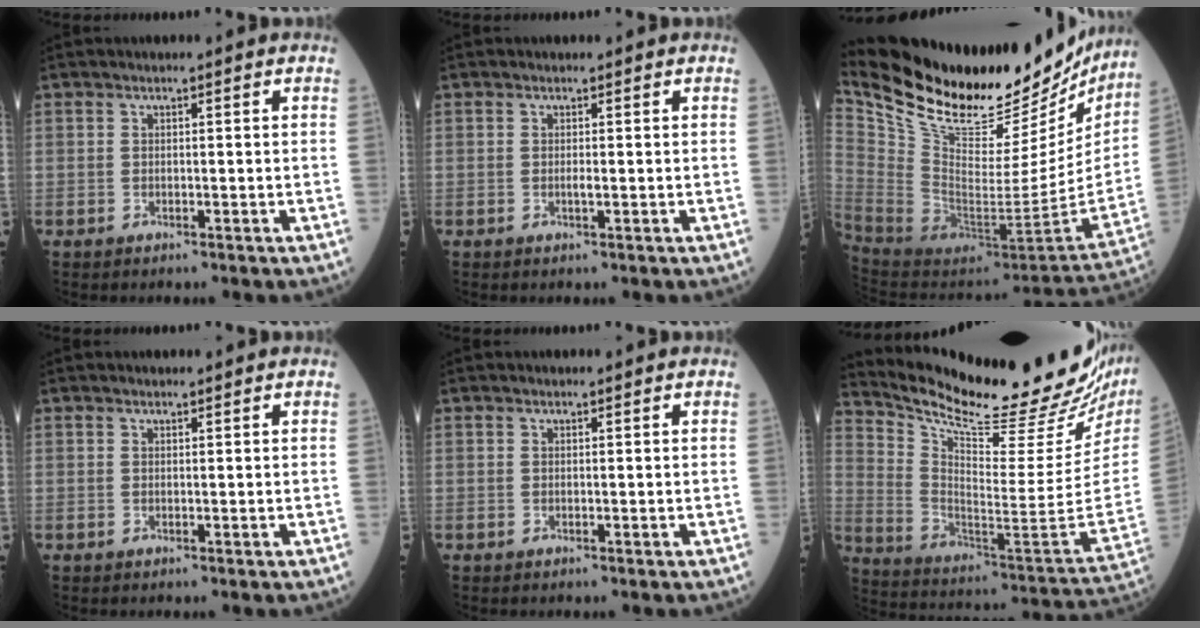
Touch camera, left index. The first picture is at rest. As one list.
[{"total": 0.6, "force": [0.0, 0.1, 0.6], "torque": [-0.014, -0.001, -0.001]}, {"total": 33.5, "force": [28.5, 9.3, 15.0], "torque": [-0.261, -0.061, 0.418]}, {"total": 0.5, "force": [0.5, 0.1, 0.0], "torque": [-0.006, -0.001, 0.008]}, {"total": 0.0}, {"total": 27.8, "force": [24.8, 3.1, 12.3], "torque": [-0.213, -0.101, 0.350]}]